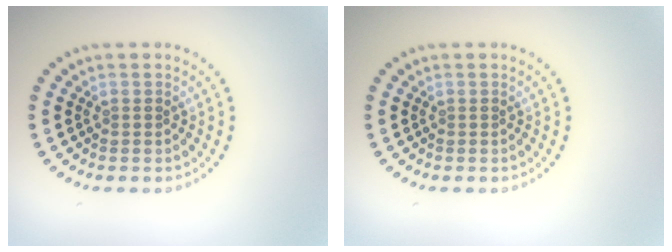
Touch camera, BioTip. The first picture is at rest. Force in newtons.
{"total": 0.0}